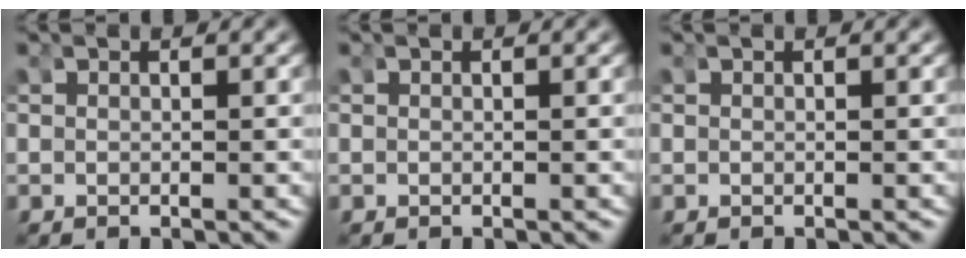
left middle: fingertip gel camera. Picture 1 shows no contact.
{"total": 0.0}
{"total": 0.0}